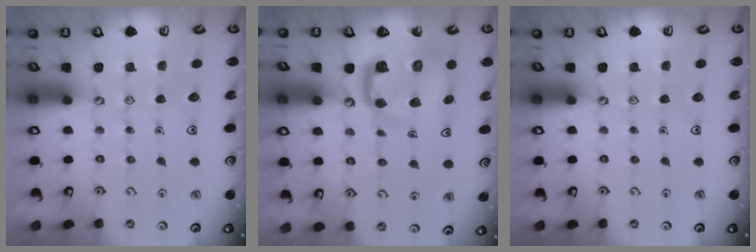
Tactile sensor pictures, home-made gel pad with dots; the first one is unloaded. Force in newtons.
{"total": 9.1, "press": 9.0, "slide": 1.1}
{"total": 0.0}